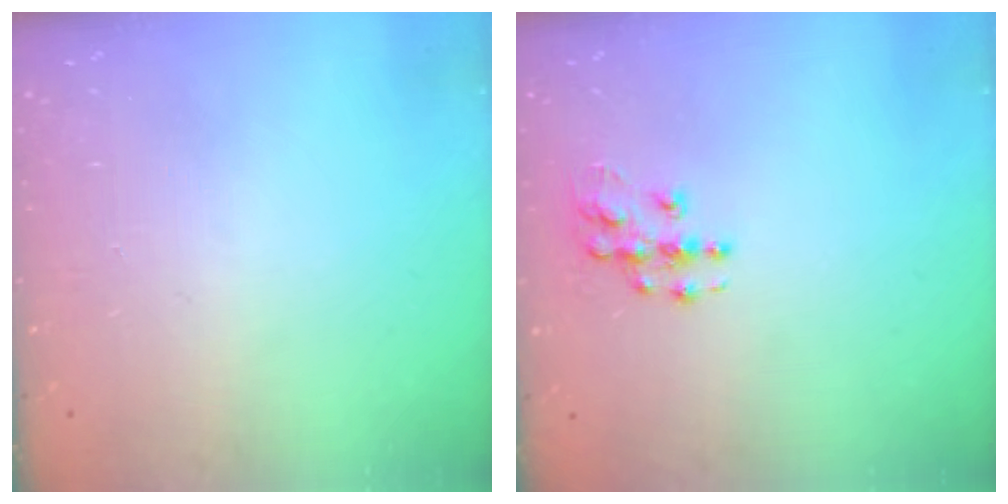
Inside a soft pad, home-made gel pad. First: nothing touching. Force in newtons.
{"total": 8.2, "press": 8.2, "slide": 0.4}